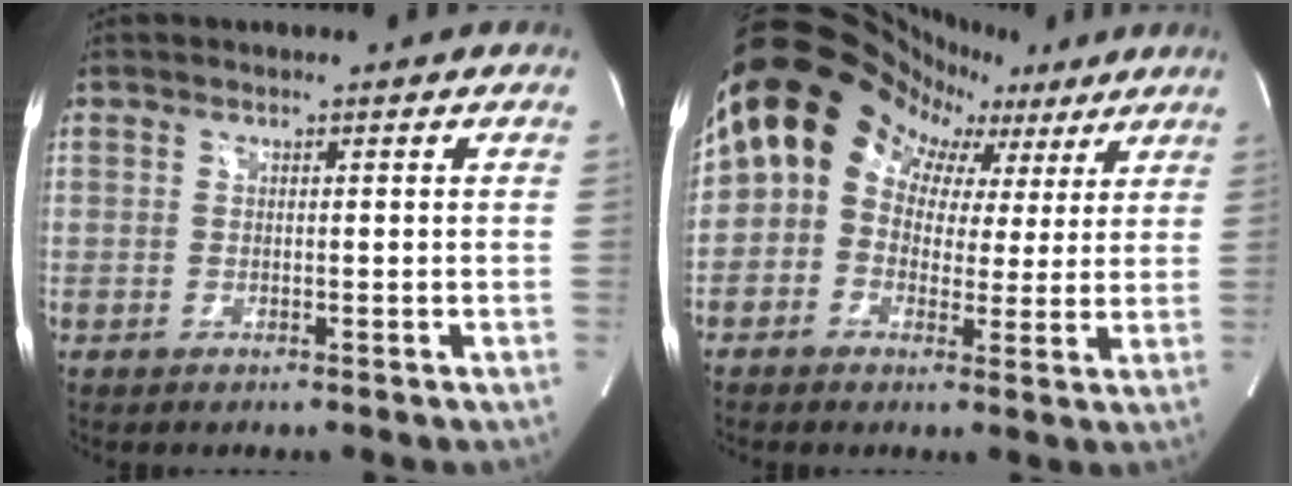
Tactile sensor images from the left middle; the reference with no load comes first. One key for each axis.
{"total": 15.4, "fx": 6.4, "fy": 12.6, "fz": 6.0, "tx": -0.110, "ty": 0.079, "tz": 0.086}